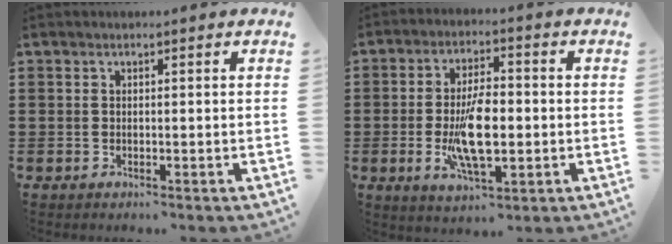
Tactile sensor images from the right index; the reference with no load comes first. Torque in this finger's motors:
{"motor_torque": [2.11, 0.03, 1.05, 0.21]}